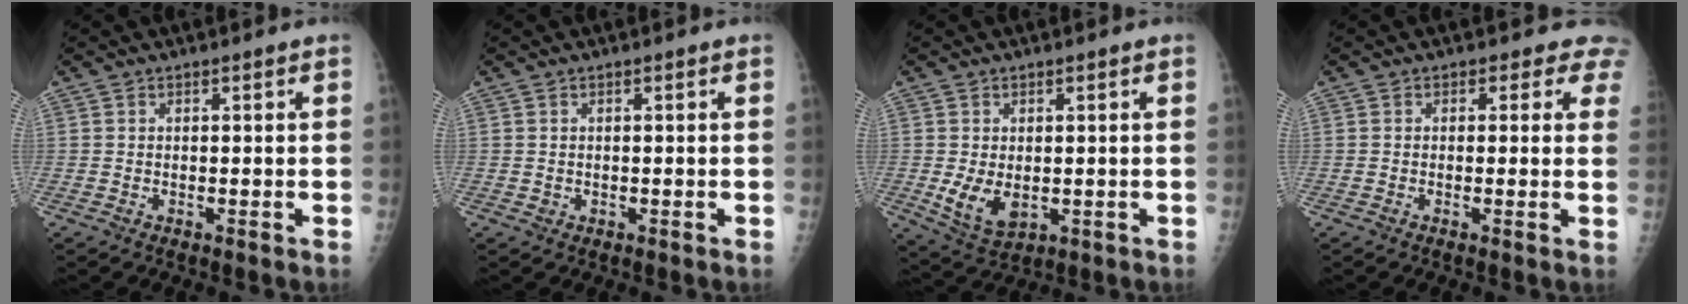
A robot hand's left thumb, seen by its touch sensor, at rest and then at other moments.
{"total": 0.9, "force": [0.0, 0.9, 0.3], "torque": [-0.004, 0.000, 0.002]}
{"total": 6.8, "force": [-0.8, 4.4, 5.0], "torque": [-0.078, -0.016, 0.000]}
{"total": 3.9, "force": [2.8, 2.5, 1.0], "torque": [0.021, -0.009, 0.008]}